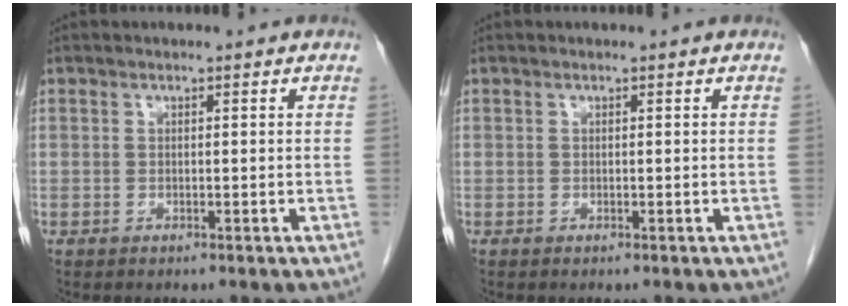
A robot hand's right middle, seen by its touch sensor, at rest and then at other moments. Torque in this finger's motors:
{"motor_torque": [-0.19, -0.05, -0.02, -0.01]}